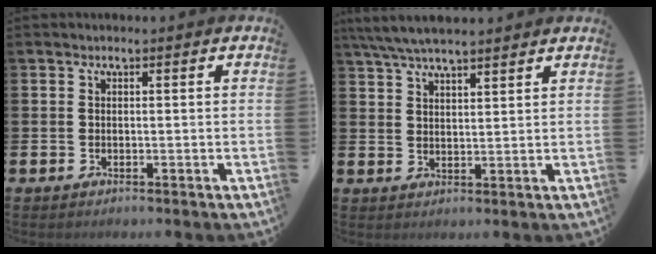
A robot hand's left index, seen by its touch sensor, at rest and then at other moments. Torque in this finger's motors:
{"motor_torque": [0.15, -1.21, 1.05, 0.21]}